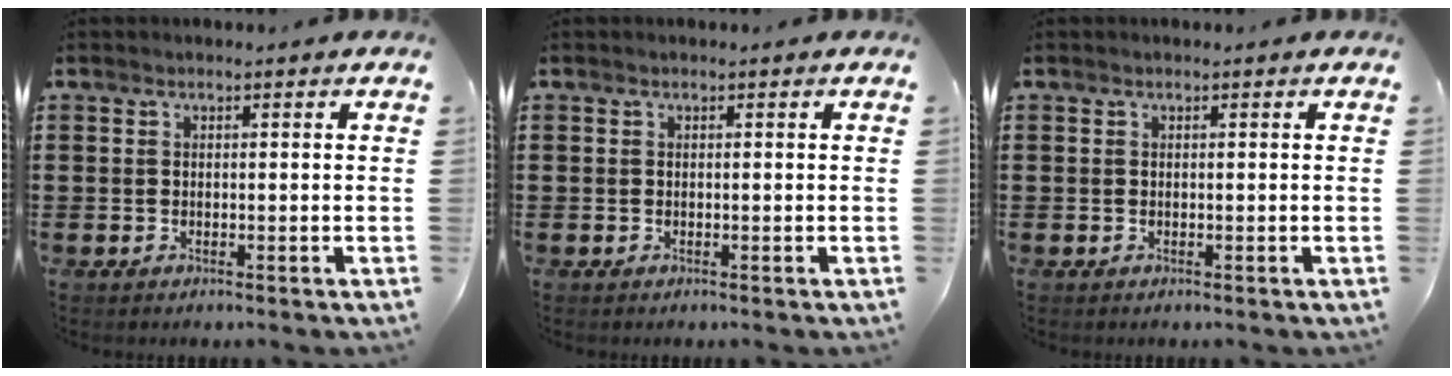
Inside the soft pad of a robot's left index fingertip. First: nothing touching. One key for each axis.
{"total": 0.0}
{"total": 0.0}